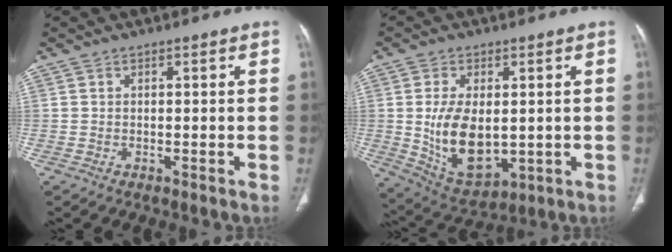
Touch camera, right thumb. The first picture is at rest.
{"total": 13.4, "force": [-0.1, 7.6, 11.0], "torque": [-0.184, -0.015, 0.023]}